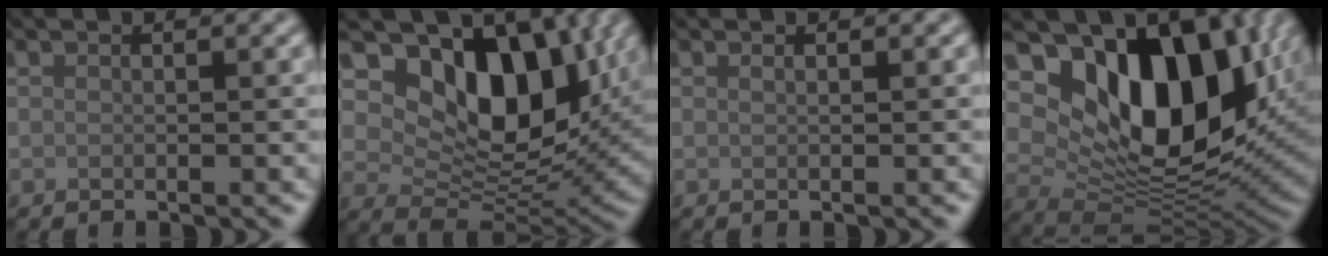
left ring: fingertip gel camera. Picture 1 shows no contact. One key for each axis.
{"total": 11.6, "fx": 4.4, "fy": 7.4, "fz": 7.8, "tx": -0.120, "ty": -0.012, "tz": 0.081}
{"total": 0.0}
{"total": 14.2, "fx": 4.8, "fy": 8.6, "fz": 10.2, "tx": -0.145, "ty": -0.006, "tz": 0.086}